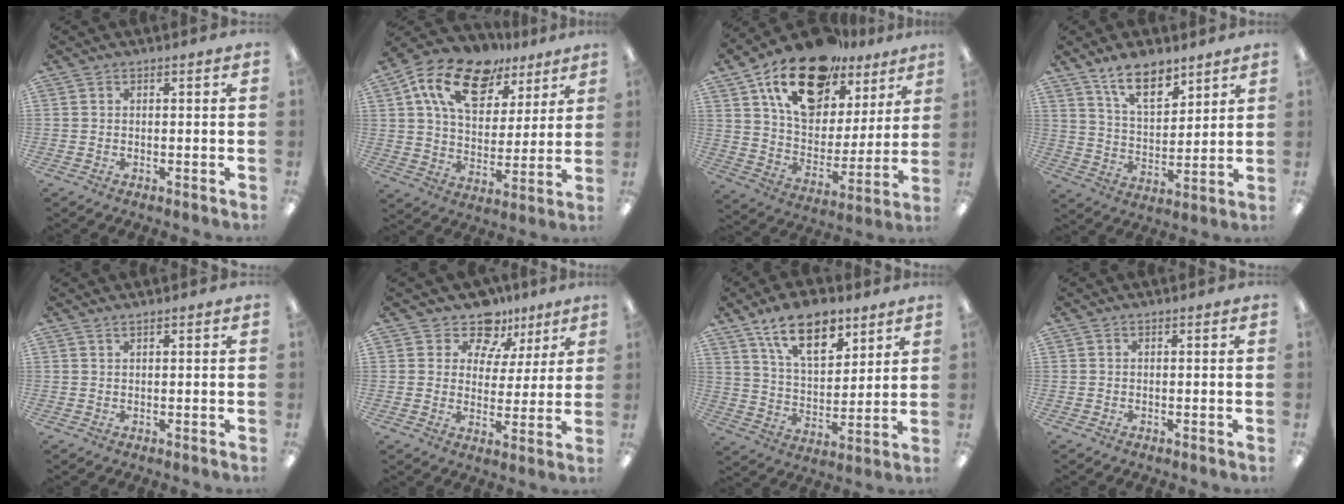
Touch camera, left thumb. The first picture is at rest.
{"total": 17.7, "force": [10.7, 10.2, 9.6], "torque": [-0.174, -0.043, 0.194]}
{"total": 21.2, "force": [13.8, 11.8, 10.8], "torque": [-0.186, -0.075, 0.246]}
{"total": 11.4, "force": [8.6, 5.0, 5.7], "torque": [-0.094, -0.041, 0.155]}
{"total": 0.9, "force": [0.8, 0.0, 0.3], "torque": [-0.008, 0.000, 0.015]}
{"total": 10.2, "force": [7.5, 6.5, 2.7], "torque": [-0.052, -0.047, 0.138]}
{"total": 14.7, "force": [9.8, 7.1, 8.2], "torque": [-0.128, -0.043, 0.174]}
{"total": 0.0}